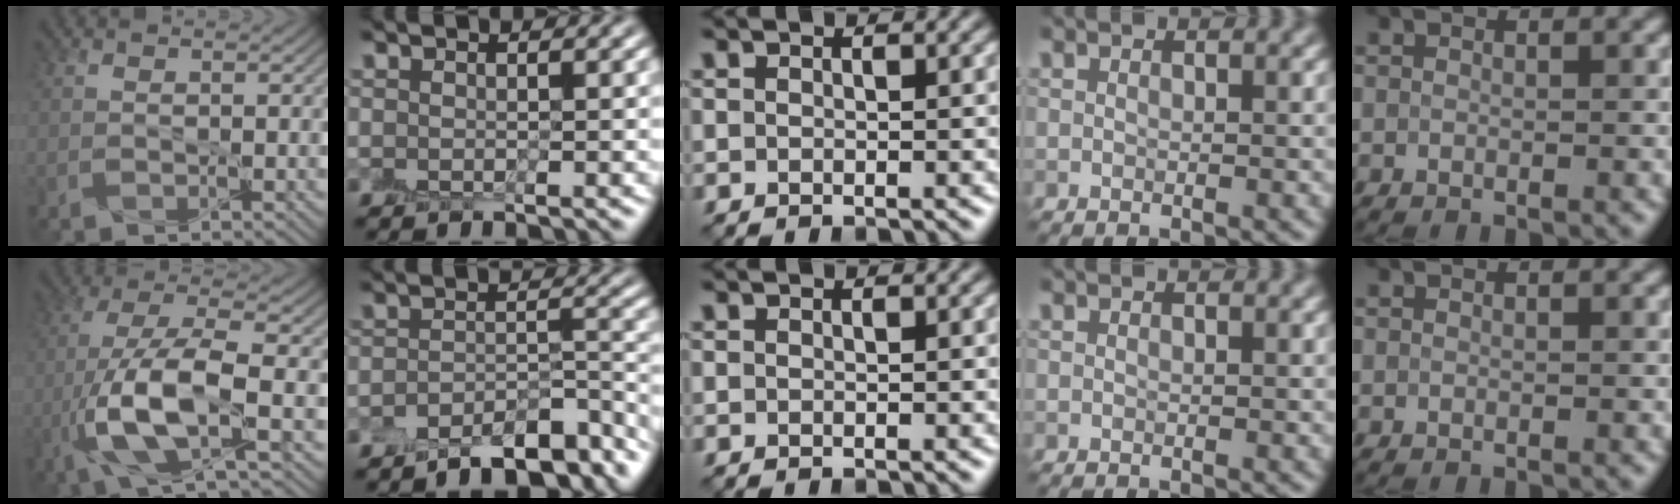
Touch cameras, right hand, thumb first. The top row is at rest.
{"thumb": {"total": 11.4, "force": [-3.5, 3.6, 10.2], "torque": [-0.224, -0.007, -0.074]}, "index": {"total": 7.1, "force": [-5.9, 2.1, 3.4], "torque": [-0.047, -0.002, -0.094]}}